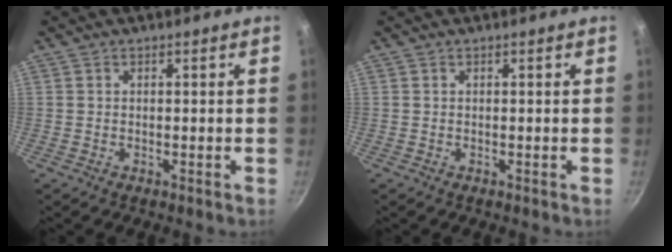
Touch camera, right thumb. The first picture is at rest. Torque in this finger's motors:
{"motor_torque": [0.01, 0.01, -0.01, -0.01, 0.00]}